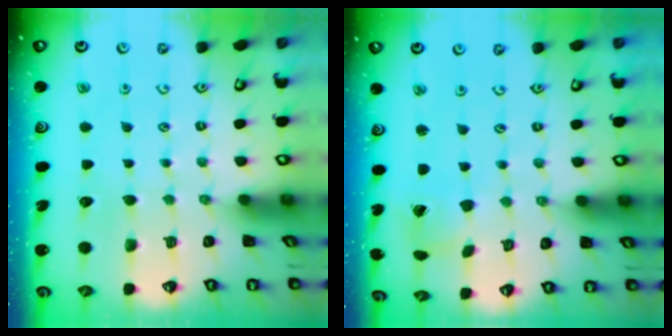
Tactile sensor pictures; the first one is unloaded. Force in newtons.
{"total": 1.6, "press": 1.6, "slide": 0.1}